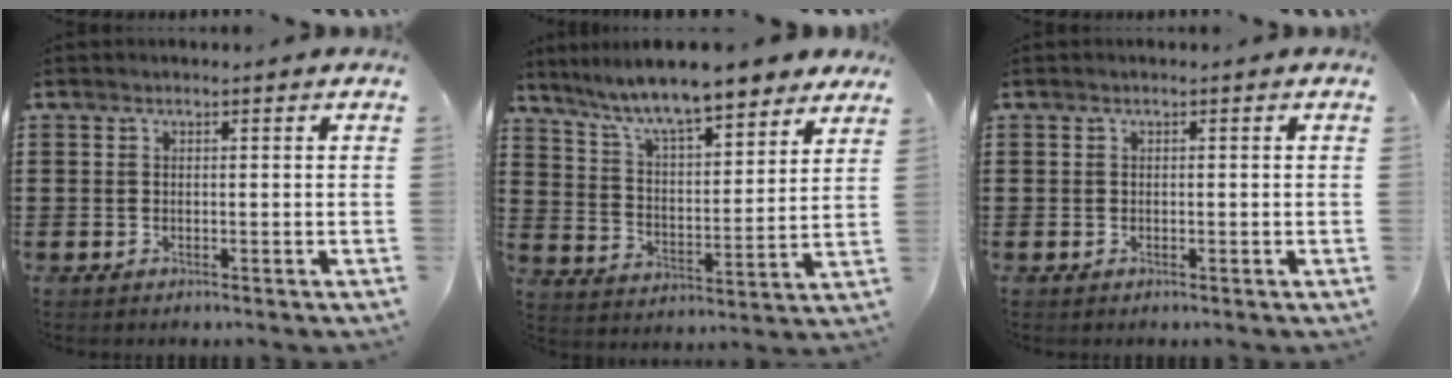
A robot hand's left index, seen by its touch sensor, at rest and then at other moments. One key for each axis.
{"total": 9.2, "fx": 8.0, "fy": 0.9, "fz": 4.5, "tx": -0.117, "ty": -0.041, "tz": 0.135}
{"total": 0.0}